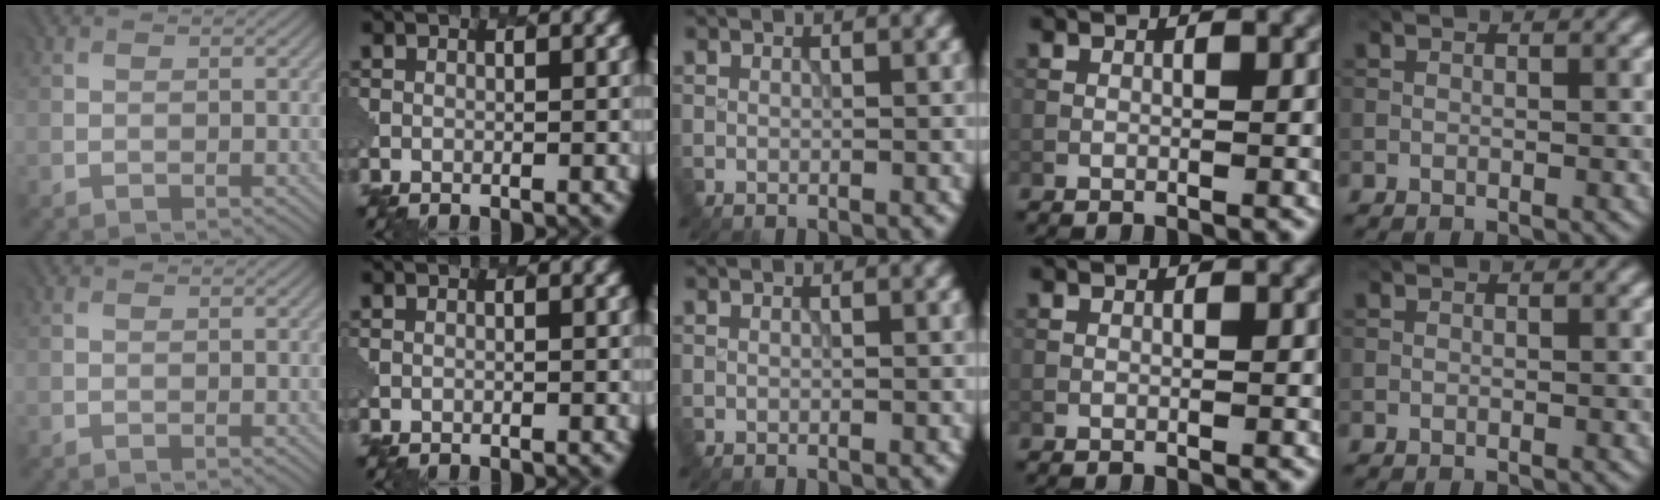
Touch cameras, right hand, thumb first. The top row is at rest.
{}